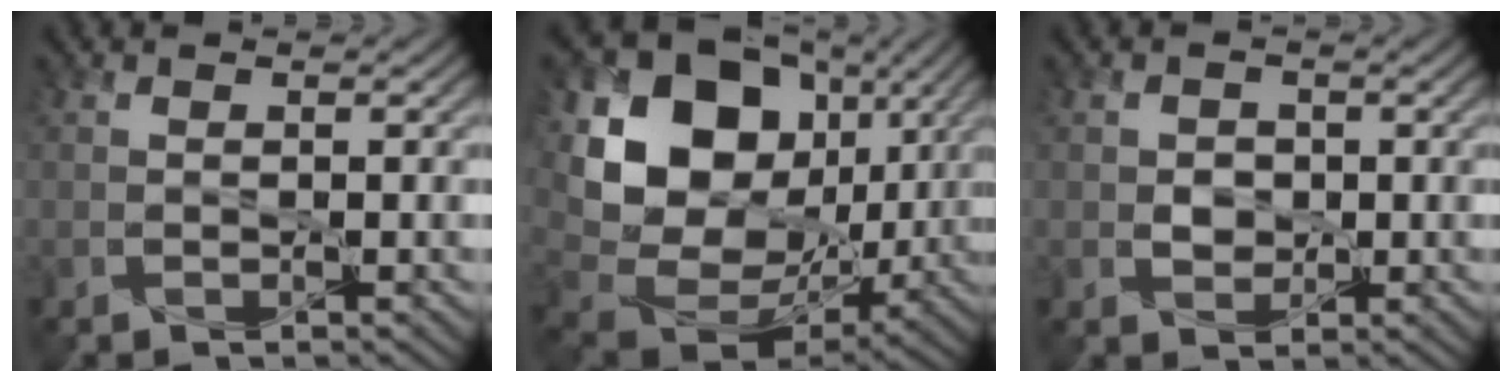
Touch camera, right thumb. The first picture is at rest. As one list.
[{"total": 17.9, "force": [4.0, 14.0, 10.5], "torque": [-0.240, -0.003, 0.087]}, {"total": 2.2, "force": [-0.1, 2.0, 1.0], "torque": [-0.020, -0.005, -0.006]}]